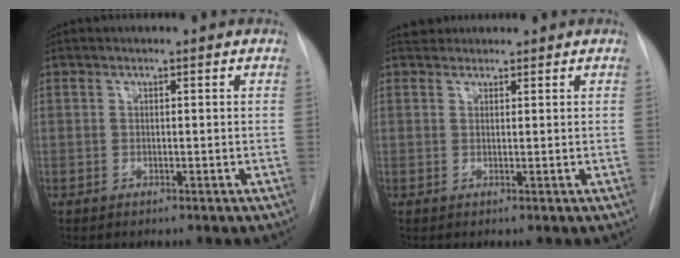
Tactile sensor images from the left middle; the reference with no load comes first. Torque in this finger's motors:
{"motor_torque": [0.06, -0.07, -0.04, 0.00]}